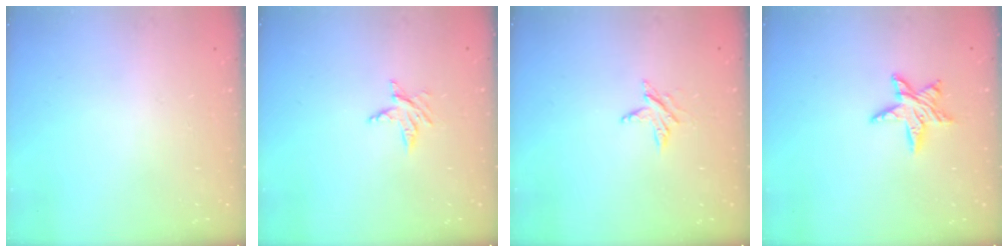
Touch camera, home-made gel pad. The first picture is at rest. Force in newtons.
{"total": 3.4, "press": 3.3, "slide": 0.4}
{"total": 3.8, "press": 3.8, "slide": 0.5}
{"total": 8.7, "press": 8.6, "slide": 0.6}